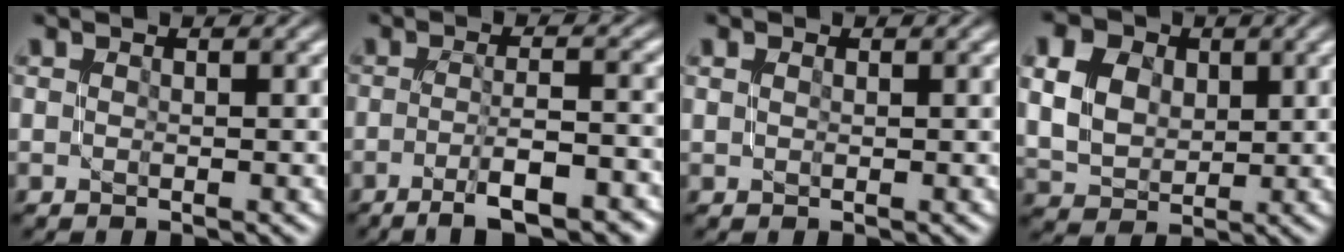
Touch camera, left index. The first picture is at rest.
{"total": 6.3, "force": [-3.3, 1.4, 5.1], "torque": [-0.075, 0.003, -0.049]}
{"total": 1.1, "force": [0.7, 0.7, 0.5], "torque": [-0.012, 0.004, 0.001]}
{"total": 11.6, "force": [4.5, 8.8, 6.1], "torque": [-0.140, 0.034, 0.080]}